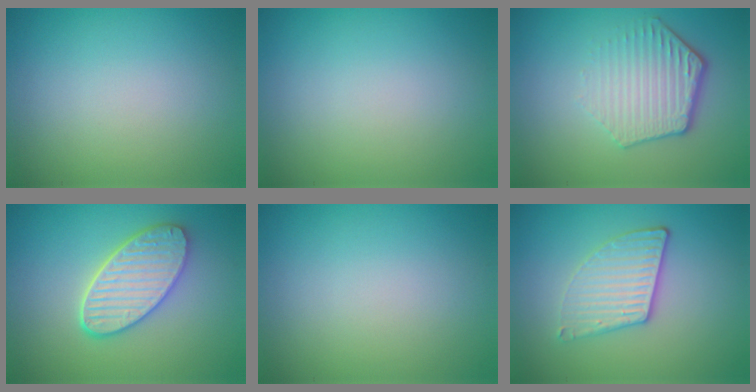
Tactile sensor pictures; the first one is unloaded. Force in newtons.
{"total": 0.0}
{"total": 4.3, "press": 3.3, "slide": 2.7}
{"total": 5.3, "press": 4.3, "slide": 3.0}
{"total": 0.0}
{"total": 3.4, "press": 3.0, "slide": 1.5}